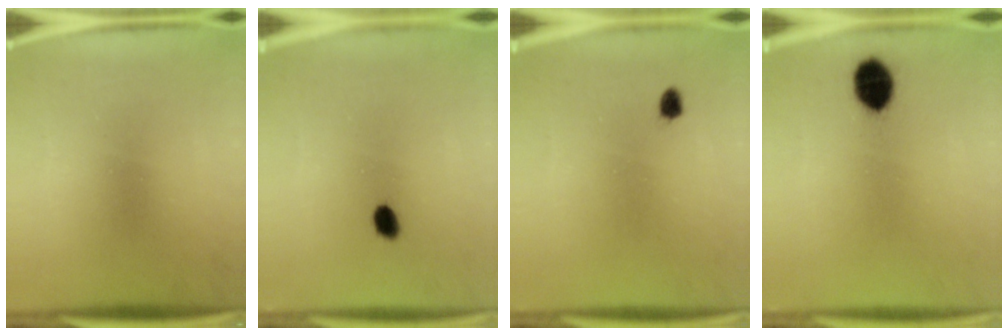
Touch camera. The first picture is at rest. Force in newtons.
{"total": 2.6}
{"total": 1.2}
{"total": 7.4}